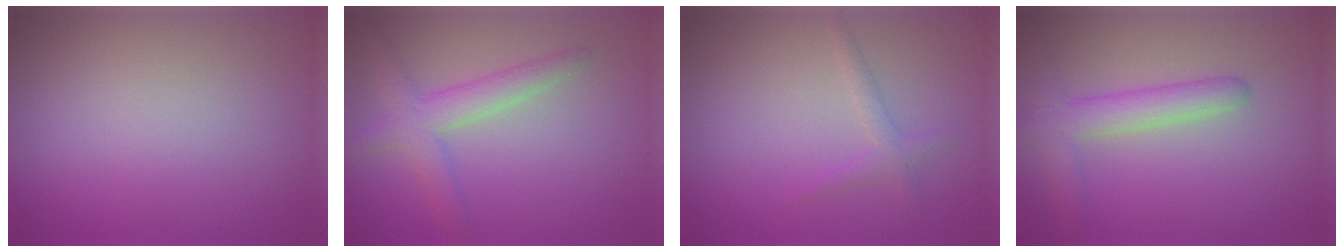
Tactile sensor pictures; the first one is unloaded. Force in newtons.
{"total": 3.5, "press": 3.5, "slide": 0.2}
{"total": 1.4, "press": 1.4, "slide": 0.0}
{"total": 3.8, "press": 3.7, "slide": 0.2}